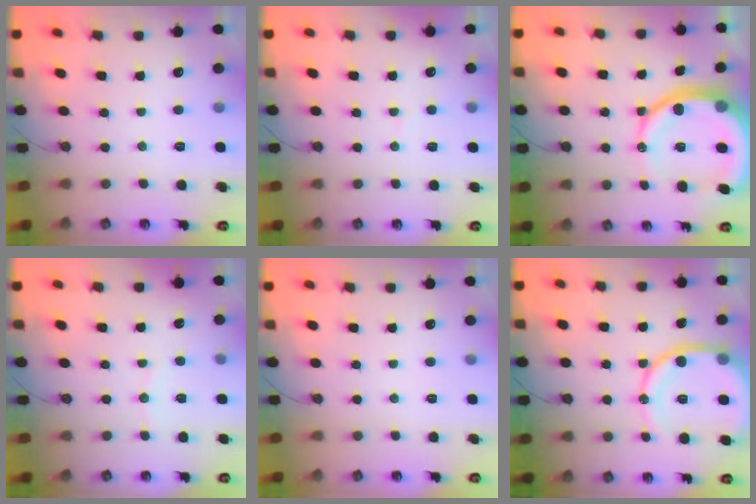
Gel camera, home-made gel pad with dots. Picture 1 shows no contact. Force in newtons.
{"total": 3.8, "press": 3.8, "slide": 0.4}
{"total": 17.8, "press": 17.6, "slide": 2.1}
{"total": 3.2, "press": 3.2, "slide": 0.1}
{"total": 0.0}
{"total": 14.2, "press": 14.0, "slide": 2.0}